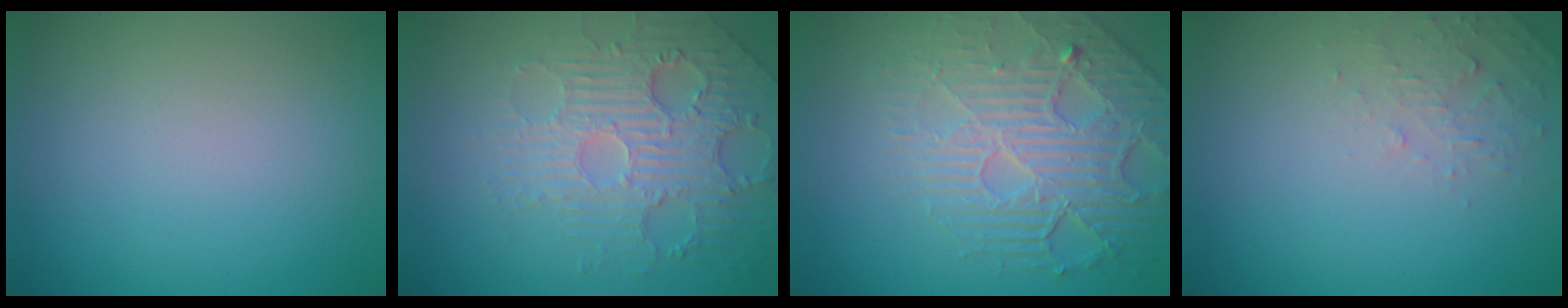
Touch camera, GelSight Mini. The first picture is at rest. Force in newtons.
{"total": 4.5, "press": 4.1, "slide": 2.0}
{"total": 5.6, "press": 4.7, "slide": 3.0}
{"total": 1.7, "press": 1.7, "slide": 0.2}